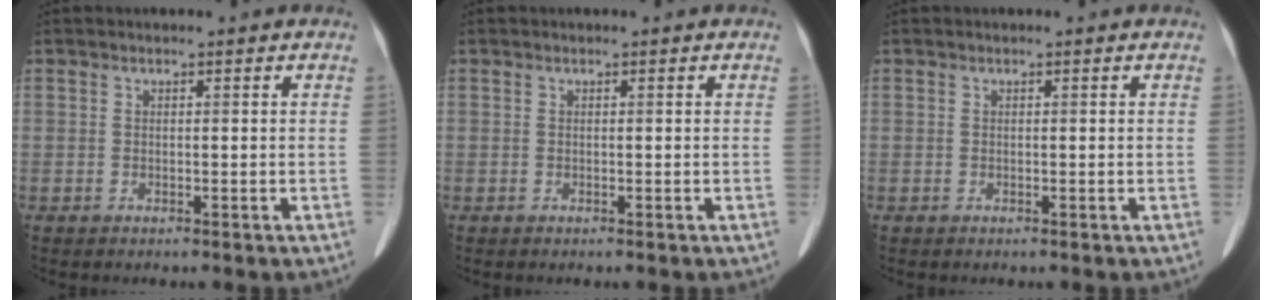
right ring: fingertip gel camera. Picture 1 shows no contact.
{"total": 0.0}
{"total": 0.0}